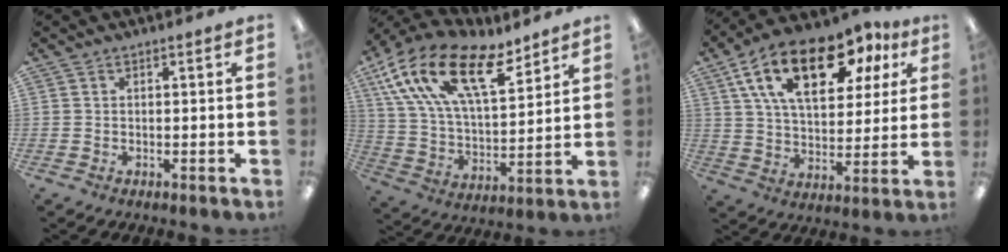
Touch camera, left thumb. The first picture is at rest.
{"total": 21.2, "force": [12.6, 9.7, 14.0], "torque": [-0.271, -0.065, 0.224]}
{"total": 21.2, "force": [11.0, 11.1, 14.4], "torque": [-0.247, -0.029, 0.188]}